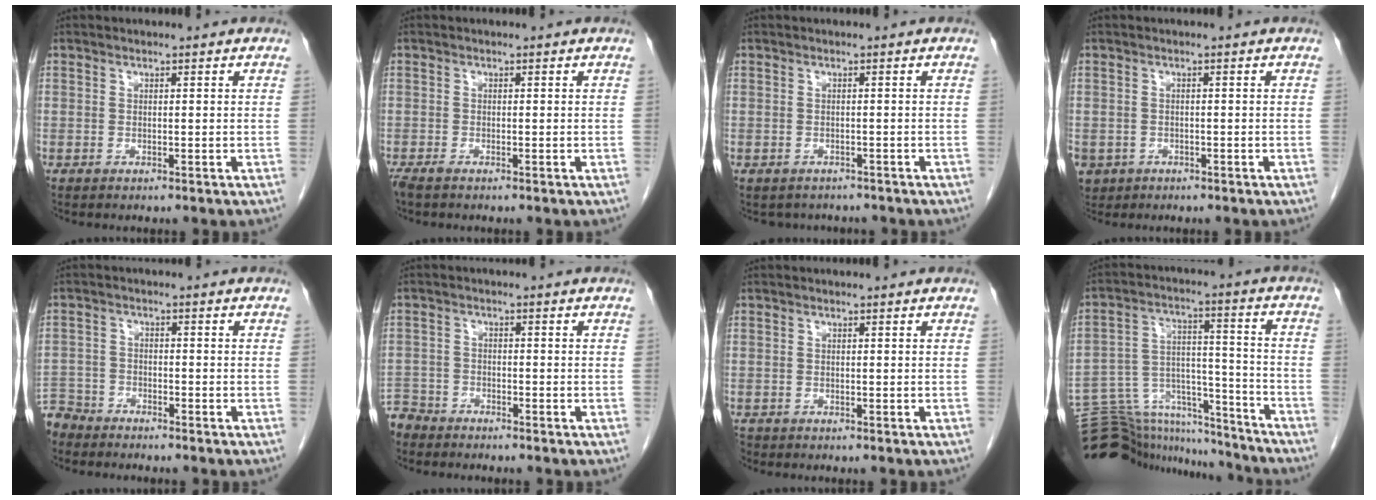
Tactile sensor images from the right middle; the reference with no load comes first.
{"total": 1.4, "force": [-1.1, 0.2, 0.8], "torque": [-0.020, -0.005, -0.022]}
{"total": 3.0, "force": [-2.6, 1.5, 0.0], "torque": [-0.002, 0.004, -0.035]}
{"total": 4.1, "force": [-2.2, 3.3, 0.9], "torque": [-0.020, 0.001, -0.032]}
{"total": 5.7, "force": [-5.4, 1.9, -0.1], "torque": [0.003, -0.010, -0.108]}
{"total": 4.9, "force": [-4.6, 1.6, -0.3], "torque": [0.004, -0.008, -0.093]}
{"total": 1.2, "force": [-1.0, 0.5, 0.0], "torque": [-0.008, -0.003, -0.018]}
{"total": 18.8, "force": [-17.6, 5.8, 3.0], "torque": [-0.077, 0.057, -0.266]}